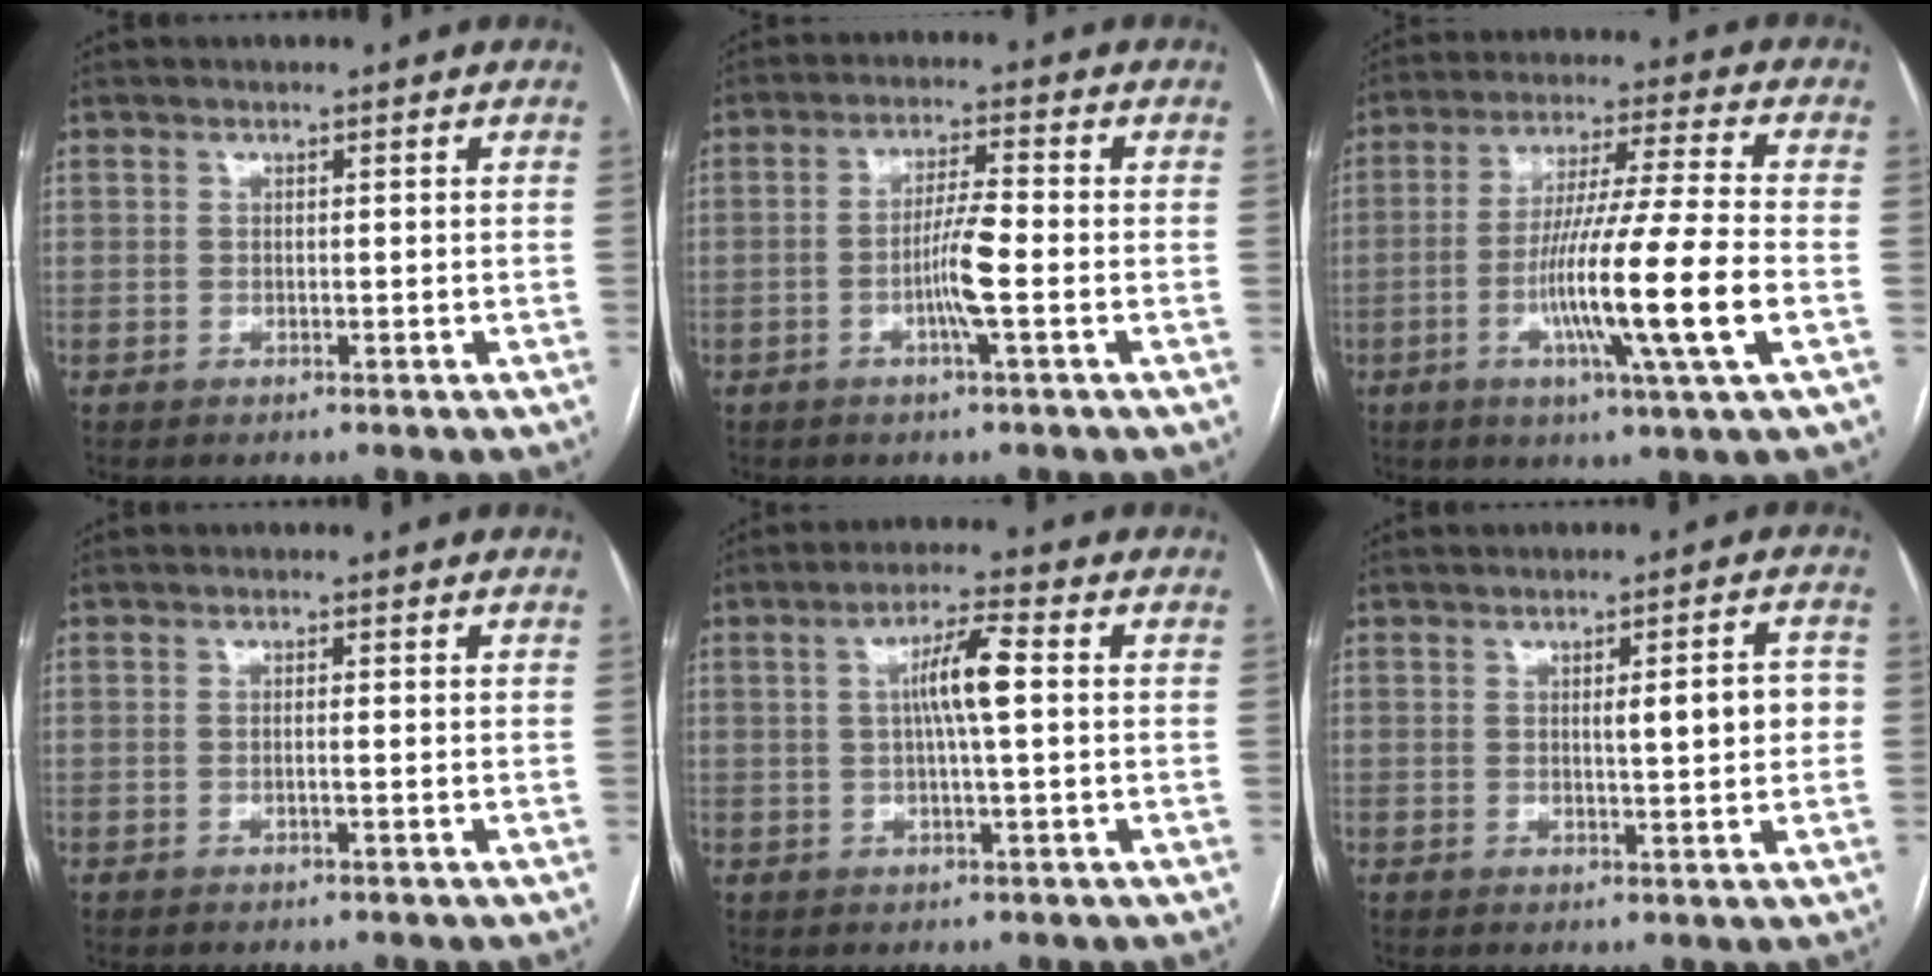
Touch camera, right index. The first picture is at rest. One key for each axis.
{"total": 5.5, "fx": -1.6, "fy": -0.1, "fz": 5.2, "tx": -0.104, "ty": 0.000, "tz": -0.030}
{"total": 15.5, "fx": -4.3, "fy": -1.2, "fz": 14.9, "tx": -0.274, "ty": -0.014, "tz": -0.082}
{"total": 0.7, "fx": -0.3, "fy": 0.0, "fz": 0.7, "tx": -0.011, "ty": 0.002, "tz": -0.005}
{"total": 6.2, "fx": 0.7, "fy": 0.3, "fz": 6.1, "tx": -0.111, "ty": 0.009, "tz": 0.010}
{"total": 5.2, "fx": 0.3, "fy": 0.9, "fz": 5.1, "tx": -0.068, "ty": 0.008, "tz": 0.004}